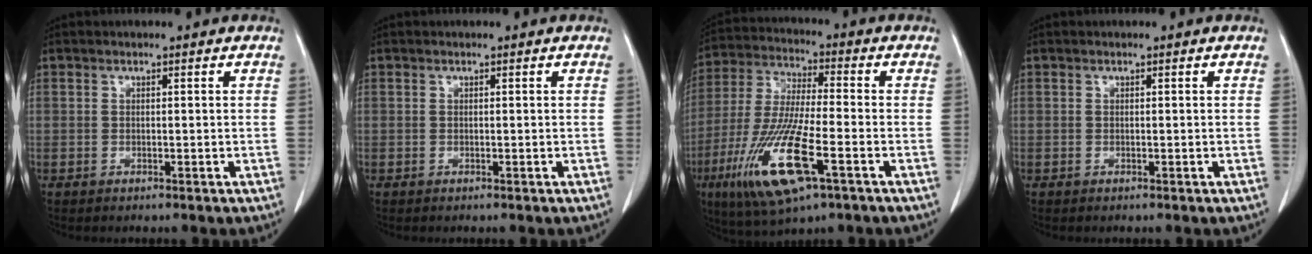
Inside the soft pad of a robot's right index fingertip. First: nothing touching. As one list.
[{"total": 0.0}, {"total": 15.7, "force": [-6.5, 2.5, 14.0], "torque": [-0.293, -0.030, -0.116]}, {"total": 0.0}]